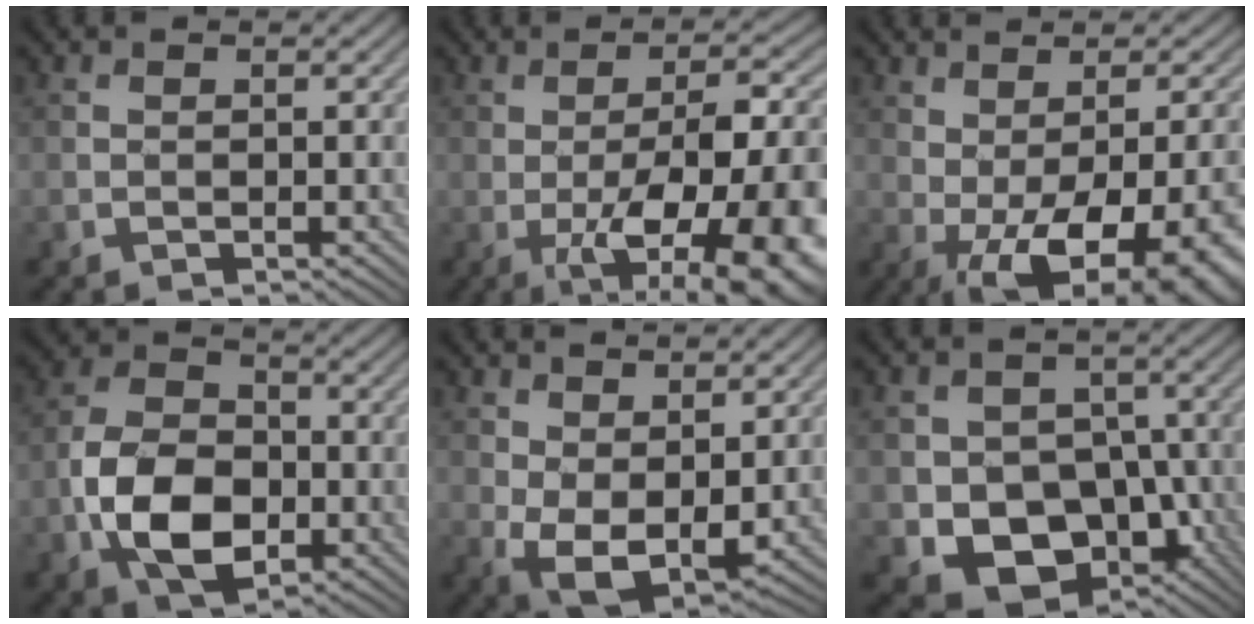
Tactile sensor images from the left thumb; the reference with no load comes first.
{"total": 17.3, "force": [-4.7, 5.9, 15.5], "torque": [-0.214, -0.005, -0.059]}
{"total": 16.4, "force": [-5.3, 6.8, 13.9], "torque": [-0.173, -0.006, -0.042]}
{"total": 9.9, "force": [-2.9, 6.4, 6.9], "torque": [-0.150, -0.004, -0.062]}
{"total": 7.1, "force": [0.4, 3.9, 5.9], "torque": [-0.130, -0.015, 0.014]}
{"total": 12.1, "force": [-4.2, 9.4, 6.3], "torque": [-0.113, -0.028, -0.075]}